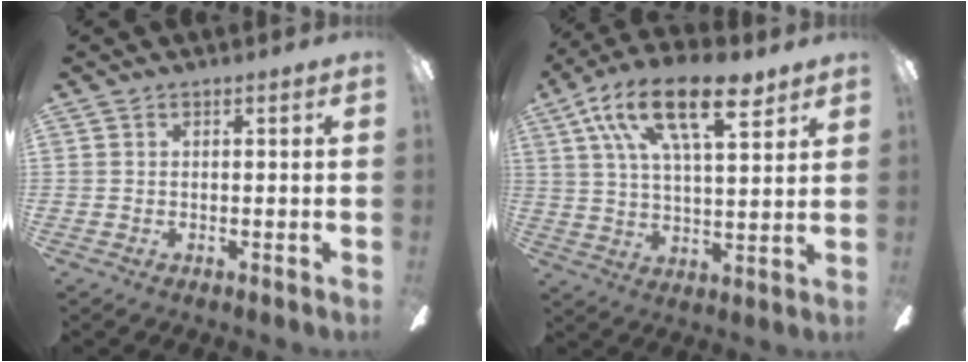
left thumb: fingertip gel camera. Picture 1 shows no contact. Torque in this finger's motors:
{"motor_torque": [-0.06, 0.58, 1.50, -1.26, 0.44]}